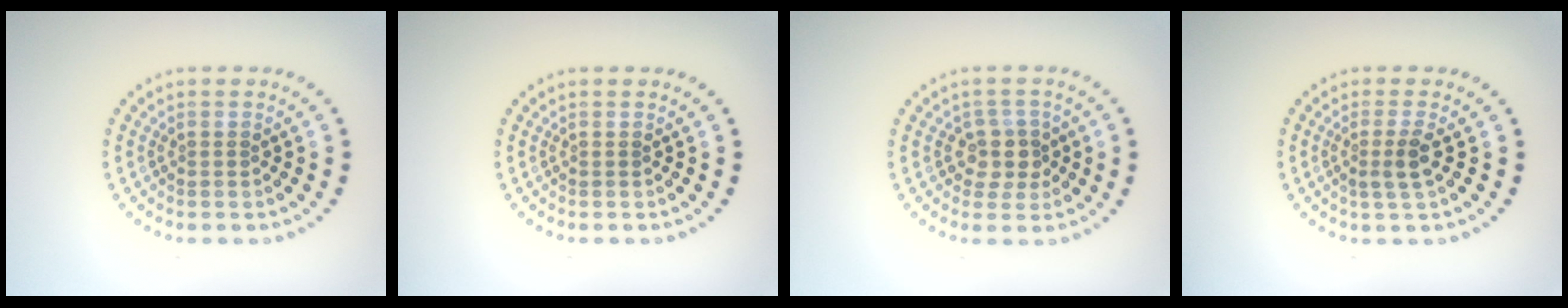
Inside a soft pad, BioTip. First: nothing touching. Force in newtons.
{"total": 0.0}
{"total": 2.5, "press": 2.0, "slide": 1.4}
{"total": 2.0, "press": 1.6, "slide": 1.3}